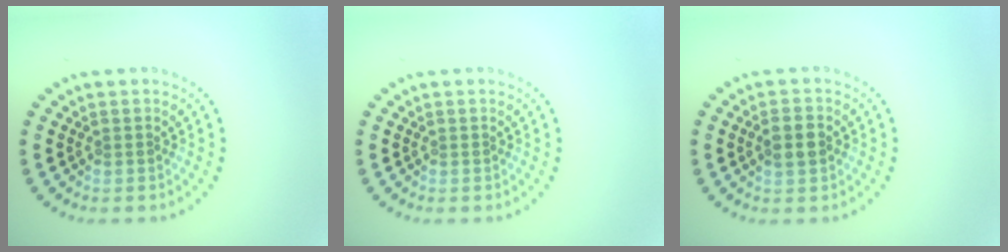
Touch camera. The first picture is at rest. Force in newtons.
{"total": 0.0}
{"total": 2.2, "press": 2.1, "slide": 0.2}